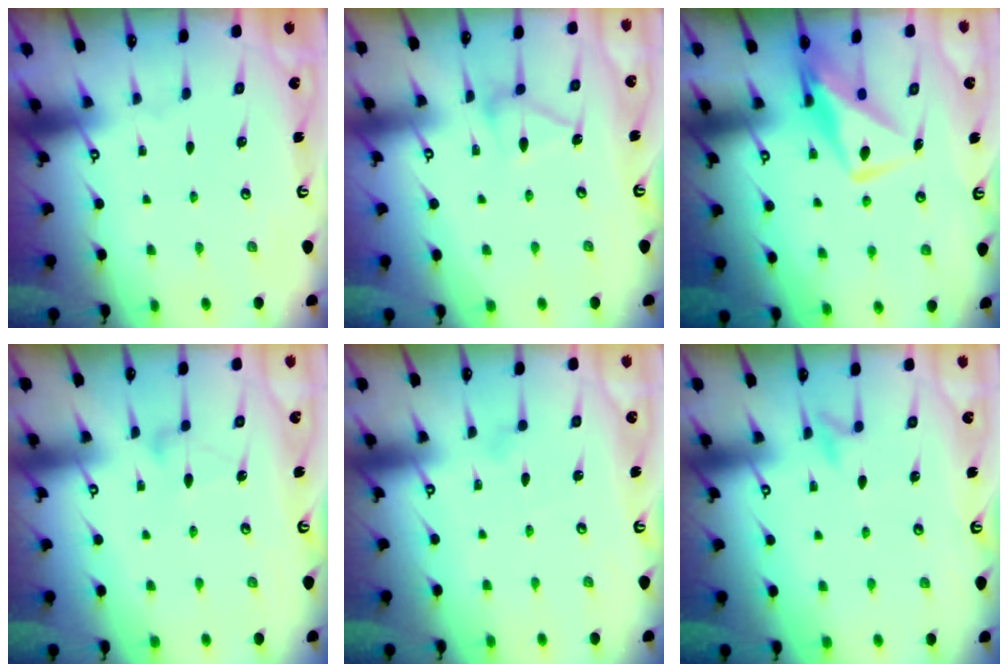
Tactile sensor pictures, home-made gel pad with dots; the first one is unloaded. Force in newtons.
{"total": 11.2, "press": 11.2, "slide": 0.4}
{"total": 11.4, "press": 11.3, "slide": 1.1}
{"total": 6.9, "press": 6.9, "slide": 0.3}
{"total": 3.2, "press": 3.2, "slide": 0.1}
{"total": 6.0, "press": 6.0, "slide": 0.7}